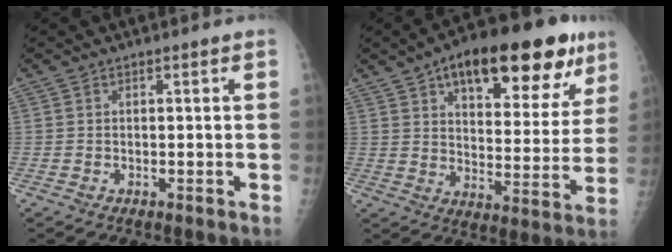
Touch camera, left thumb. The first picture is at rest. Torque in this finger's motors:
{"motor_torque": [0.61, 0.84, 1.46, -1.31, 0.29]}